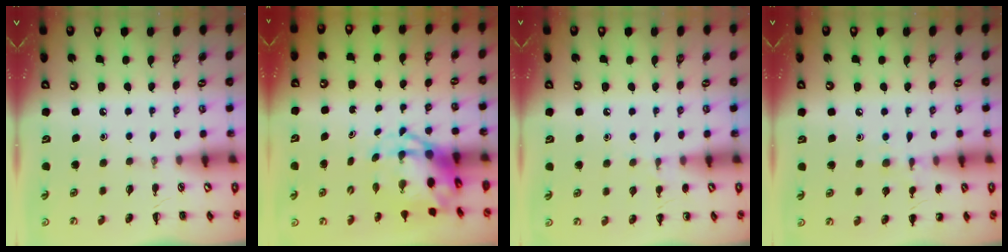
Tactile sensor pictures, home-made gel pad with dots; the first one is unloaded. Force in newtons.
{"total": 4.6, "press": 4.5, "slide": 1.2}
{"total": 5.7, "press": 5.5, "slide": 1.6}
{"total": 7.4, "press": 7.2, "slide": 1.9}